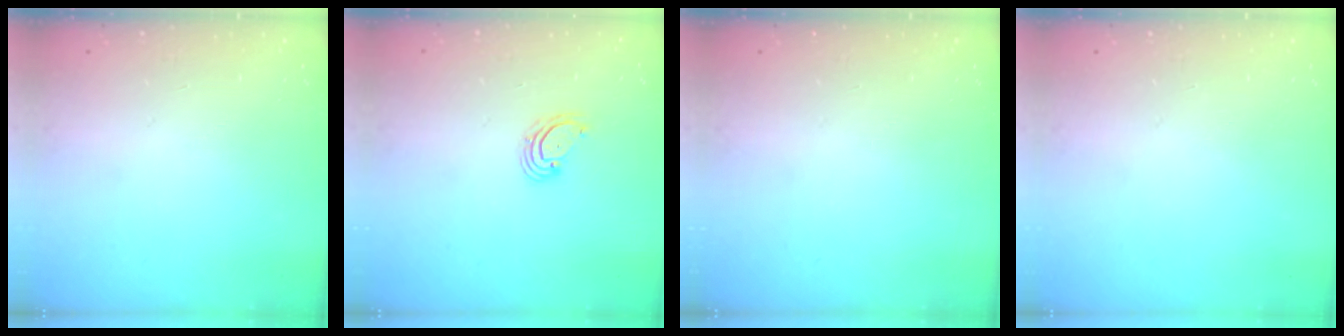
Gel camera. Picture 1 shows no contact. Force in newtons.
{"total": 2.9, "press": 2.9, "slide": 0.1}
{"total": 0.0}
{"total": 0.0}